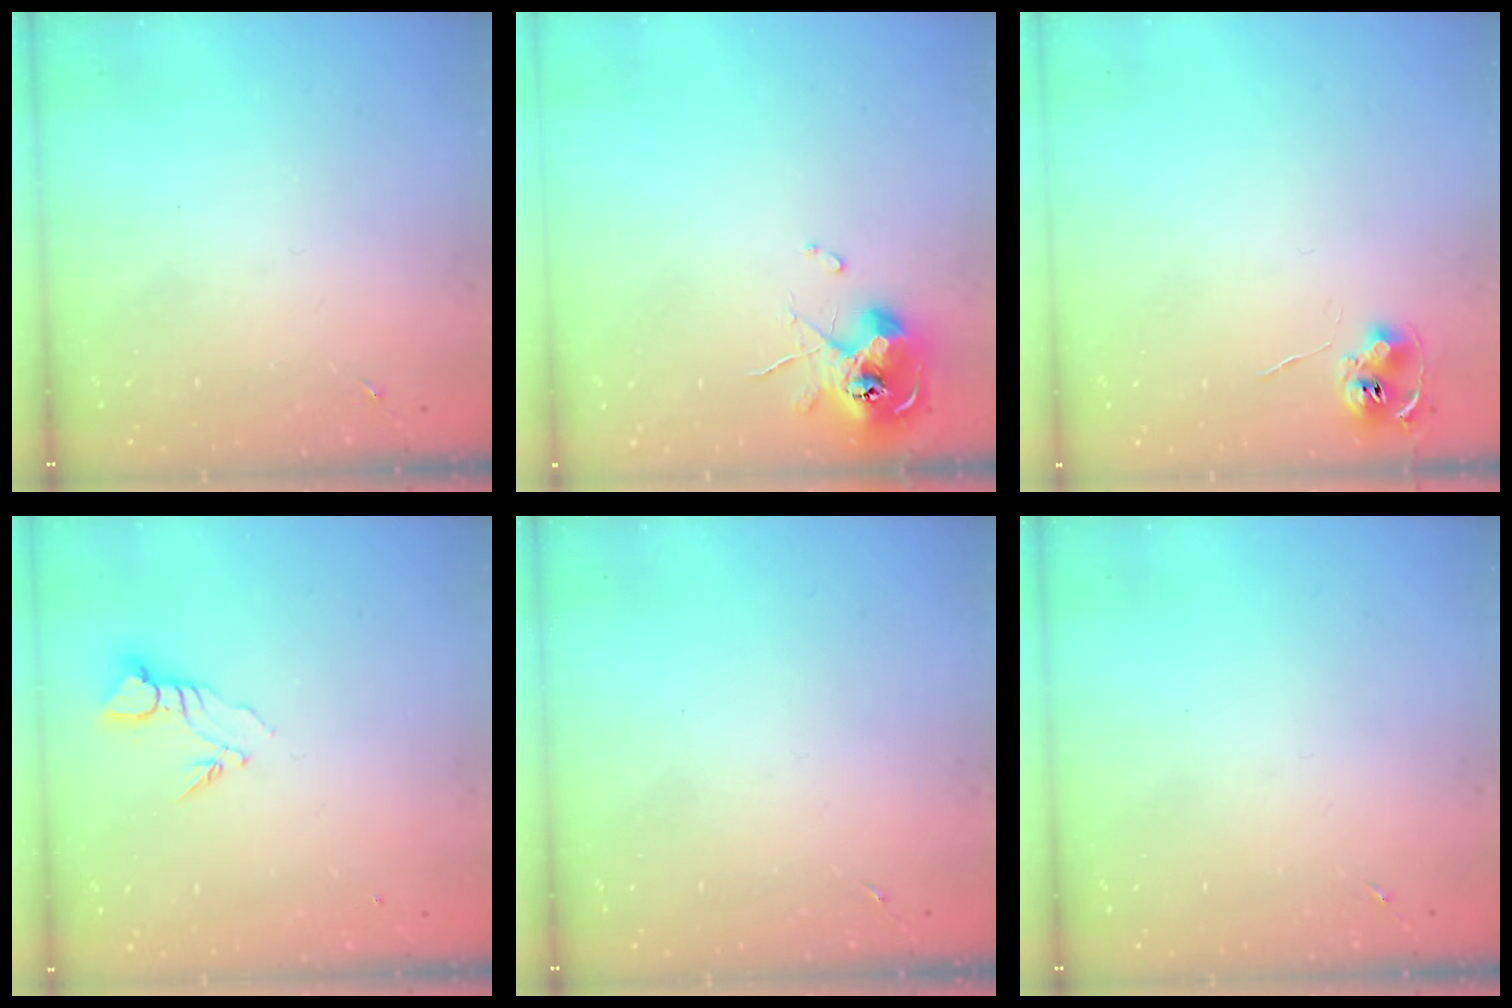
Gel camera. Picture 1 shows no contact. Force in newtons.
{"total": 10.0, "press": 9.9, "slide": 1.1}
{"total": 7.5, "press": 7.5, "slide": 0.5}
{"total": 3.8, "press": 3.8, "slide": 0.2}
{"total": 0.0}
{"total": 0.0}